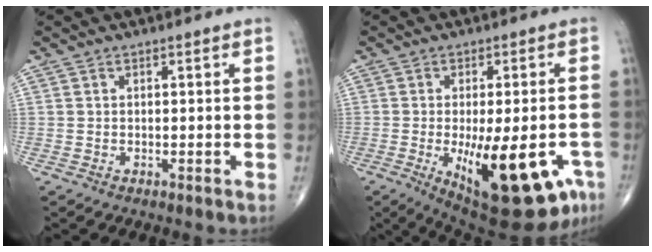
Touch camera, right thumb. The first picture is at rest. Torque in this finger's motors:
{"motor_torque": [2.52, 2.40, 1.16, -1.12, 0.57]}